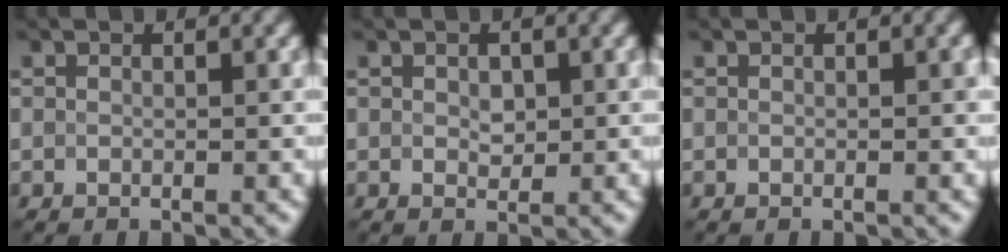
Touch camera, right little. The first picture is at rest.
{"total": 1.1, "force": [0.3, 0.8, 0.8], "torque": [-0.016, -0.001, 0.005]}
{"total": 0.5, "force": [0.0, 0.2, 0.5], "torque": [-0.005, 0.000, 0.002]}